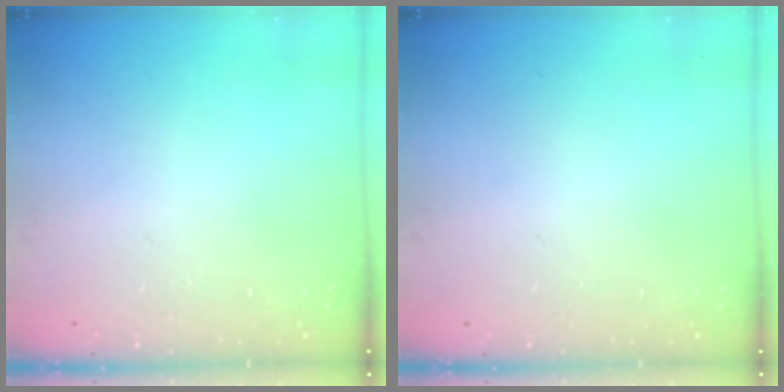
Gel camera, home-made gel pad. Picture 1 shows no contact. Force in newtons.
{"total": 0.0}